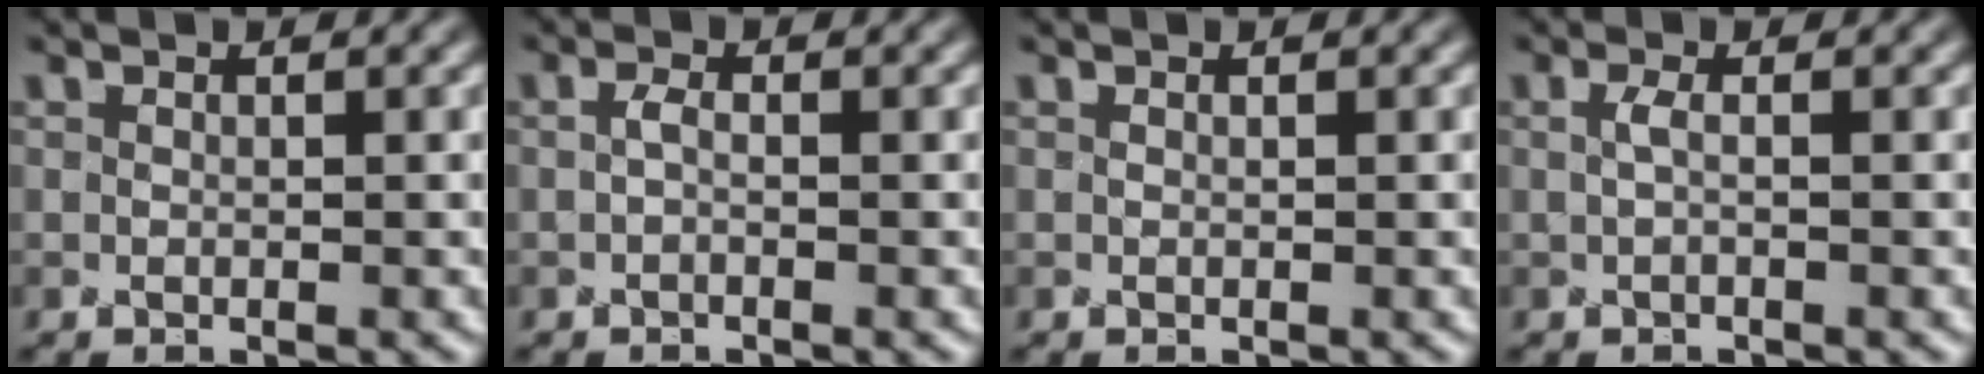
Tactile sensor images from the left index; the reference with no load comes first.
{"total": 1.0, "force": [-0.8, 0.2, 0.5], "torque": [-0.009, 0.008, -0.009]}
{"total": 0.0}
{"total": 0.8, "force": [-0.5, 0.0, 0.6], "torque": [-0.013, 0.007, -0.002]}